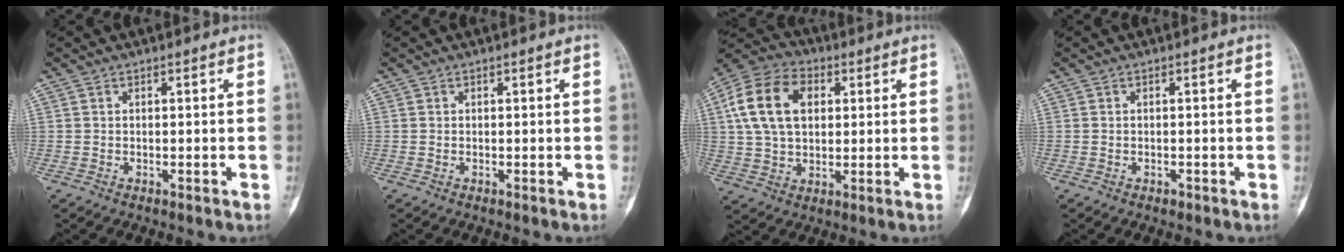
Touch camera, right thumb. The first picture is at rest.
{"total": 0.0}
{"total": 14.8, "force": [3.6, 9.9, 10.3], "torque": [-0.179, 0.012, 0.061]}
{"total": 0.7, "force": [-0.4, 0.4, 0.3], "torque": [-0.003, 0.001, -0.005]}